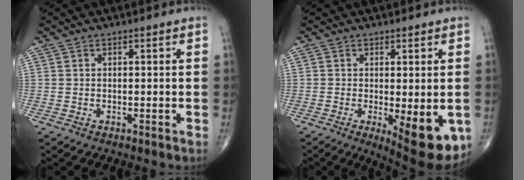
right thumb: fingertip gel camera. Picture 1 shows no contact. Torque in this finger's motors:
{"motor_torque": [-0.11, 0.69, 0.16, -0.16, 0.07]}